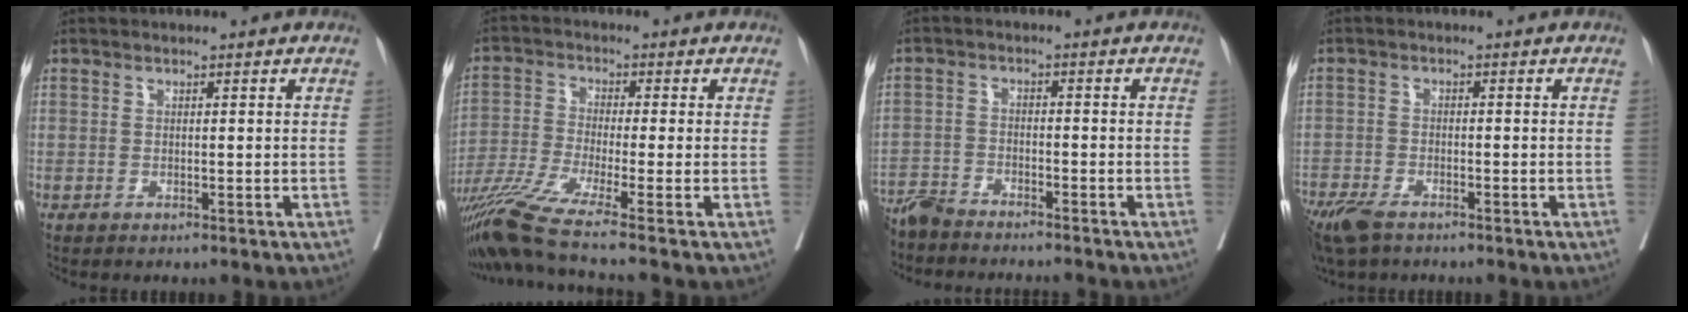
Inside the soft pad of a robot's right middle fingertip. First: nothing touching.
{"total": 10.9, "force": [-8.5, -2.7, 6.3], "torque": [-0.113, -0.027, -0.149]}
{"total": 9.0, "force": [-8.5, 0.9, 2.8], "torque": [-0.038, -0.007, -0.138]}
{"total": 8.9, "force": [-6.5, 3.5, 4.9], "torque": [-0.103, -0.017, -0.112]}